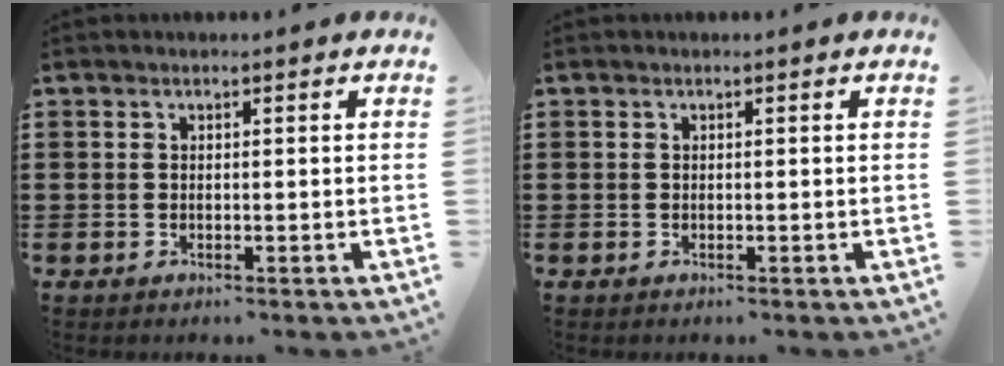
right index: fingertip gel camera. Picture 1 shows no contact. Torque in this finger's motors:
{"motor_torque": [0.54, 1.60, 0.00, 0.00]}